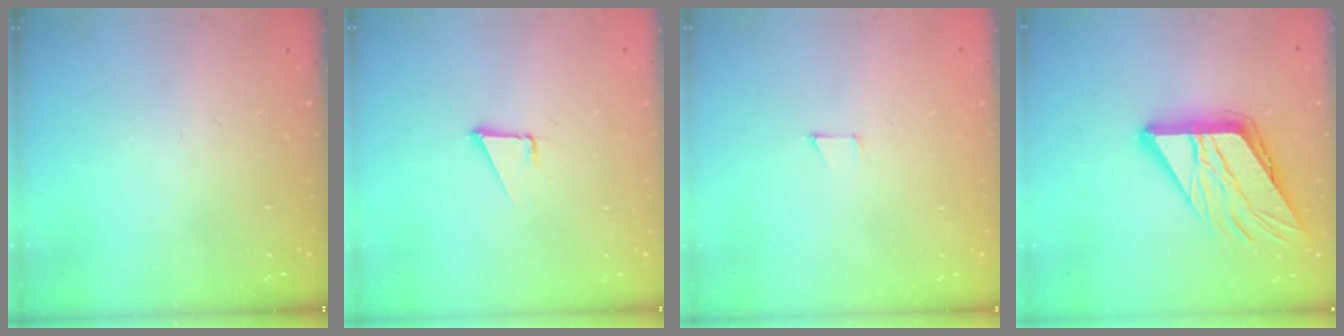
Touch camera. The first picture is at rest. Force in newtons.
{"total": 1.7, "press": 1.7, "slide": 0.1}
{"total": 2.7, "press": 2.7, "slide": 0.2}
{"total": 18.8, "press": 18.6, "slide": 2.2}